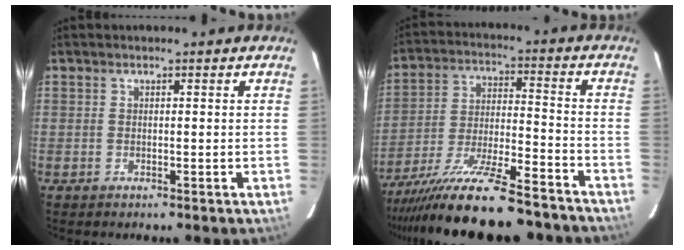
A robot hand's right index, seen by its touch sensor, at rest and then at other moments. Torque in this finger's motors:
{"motor_torque": [1.21, -0.93, 1.06, 0.21]}